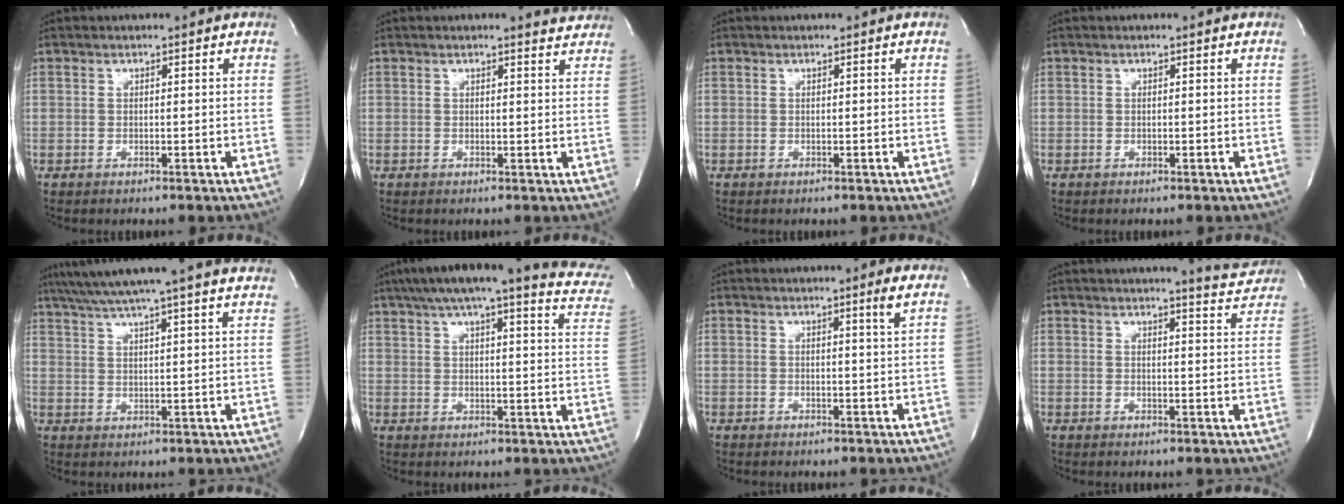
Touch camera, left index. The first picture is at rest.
{"total": 2.7, "force": [2.7, 0.2, 0.2], "torque": [-0.011, -0.014, 0.015]}
{"total": 0.0}
{"total": 0.0}
{"total": 21.3, "force": [18.8, -0.9, 10.0], "torque": [-0.174, -0.006, 0.245]}
{"total": 24.4, "force": [19.7, 2.9, 14.0], "torque": [-0.198, -0.008, 0.229]}
{"total": 1.6, "force": [0.9, -0.7, 1.1], "torque": [-0.030, -0.012, 0.019]}
{"total": 6.4, "force": [6.2, 0.0, 1.1], "torque": [-0.021, -0.026, 0.060]}